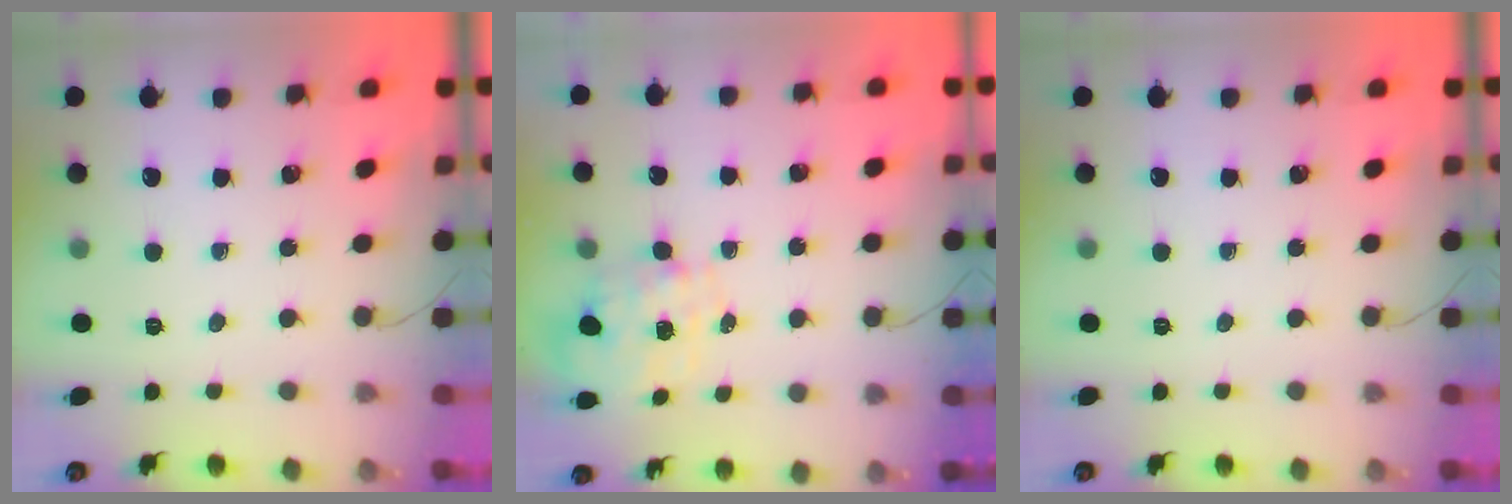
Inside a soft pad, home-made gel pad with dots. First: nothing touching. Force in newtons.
{"total": 1.3, "press": 1.2, "slide": 0.5}
{"total": 0.0}